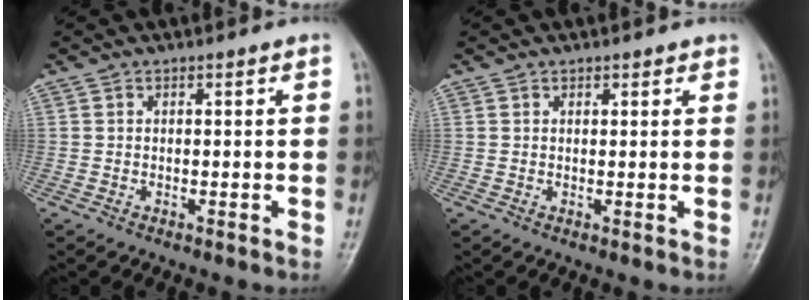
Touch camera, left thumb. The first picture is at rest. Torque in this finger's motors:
{"motor_torque": [-0.26, 0.06, -0.28, 0.07, -0.02]}